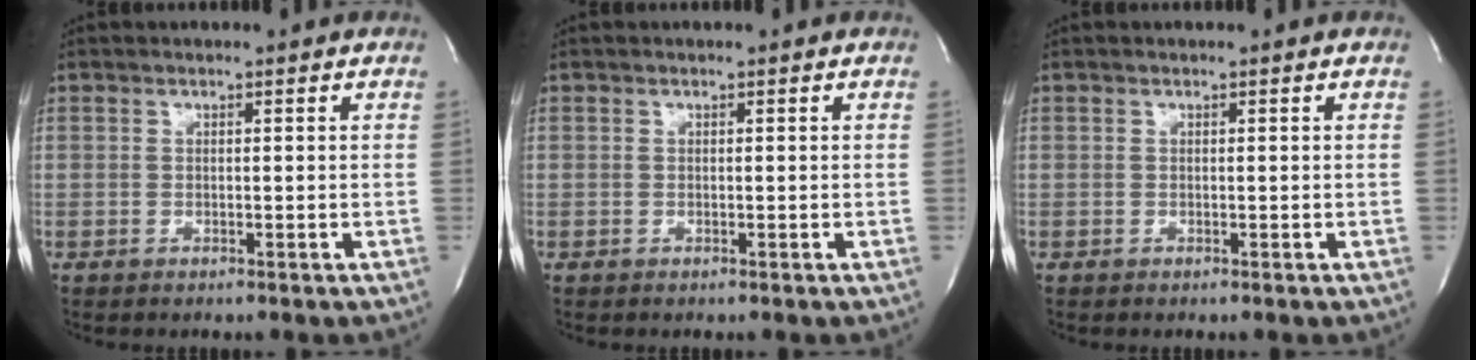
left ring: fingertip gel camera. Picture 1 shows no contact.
{"total": 0.0}
{"total": 0.0}